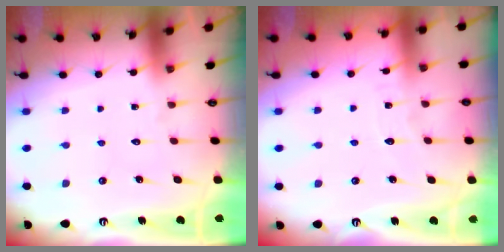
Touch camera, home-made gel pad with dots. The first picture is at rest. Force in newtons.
{"total": 3.1, "press": 3.1, "slide": 0.4}